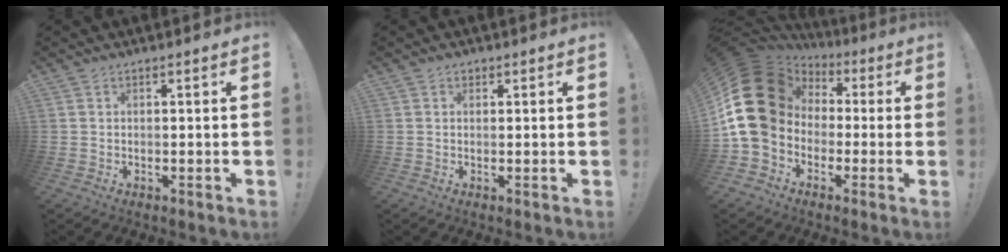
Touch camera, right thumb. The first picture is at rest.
{"total": 0.9, "force": [0.5, 0.7, 0.1], "torque": [-0.002, 0.001, 0.008]}
{"total": 20.8, "force": [1.3, 16.7, 12.3], "torque": [-0.216, 0.007, 0.049]}